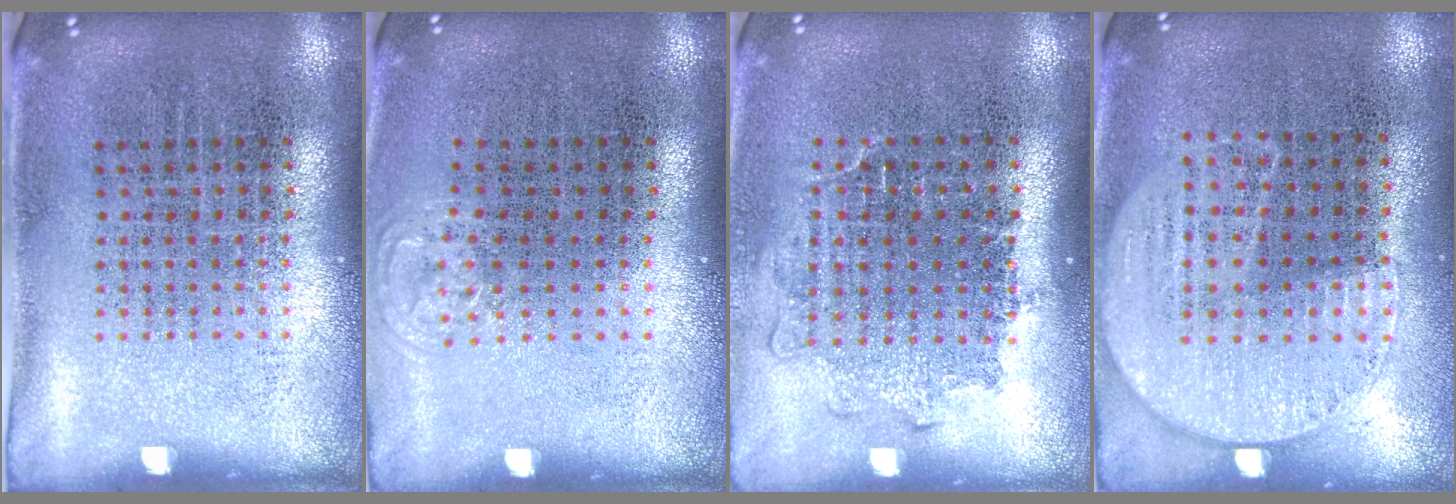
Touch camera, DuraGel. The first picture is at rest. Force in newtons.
{"total": 0.5, "press": 0.5, "slide": 0.1}
{"total": 1.2, "press": 1.1, "slide": 0.5}
{"total": 1.2, "press": 1.0, "slide": 0.6}